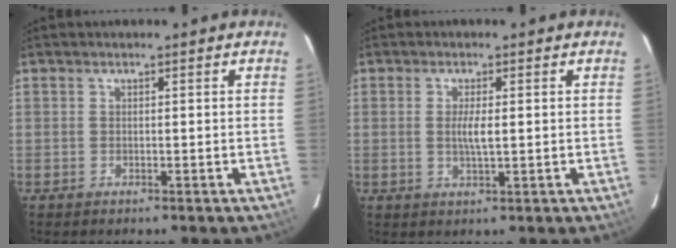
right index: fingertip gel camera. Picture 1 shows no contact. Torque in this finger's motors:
{"motor_torque": [0.68, 0.06, 0.39, 0.08]}